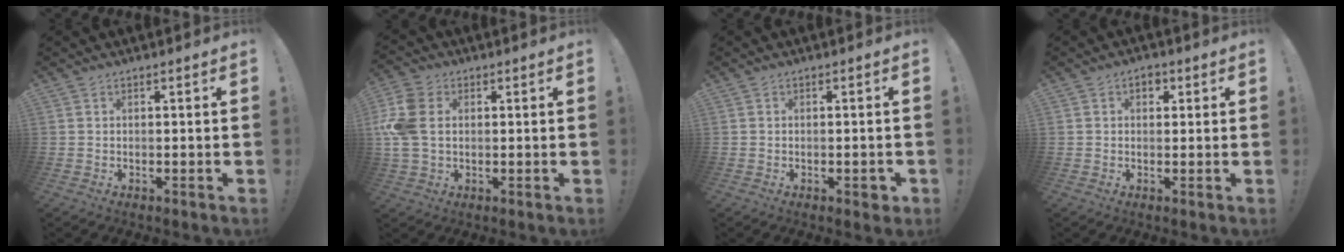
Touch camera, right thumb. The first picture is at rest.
{"total": 12.2, "force": [1.8, 8.7, 8.4], "torque": [-0.194, 0.004, 0.035]}
{"total": 2.5, "force": [-1.0, 1.1, 2.0], "torque": [-0.020, 0.005, -0.017]}
{"total": 2.6, "force": [0.8, 2.0, 1.5], "torque": [-0.009, -0.004, 0.010]}